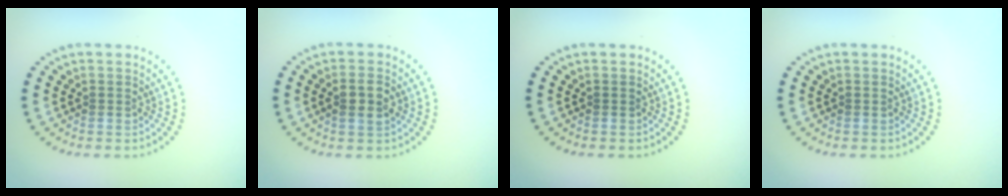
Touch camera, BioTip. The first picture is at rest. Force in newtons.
{"total": 2.2, "press": 2.2, "slide": 0.3}
{"total": 0.0}
{"total": 0.0}